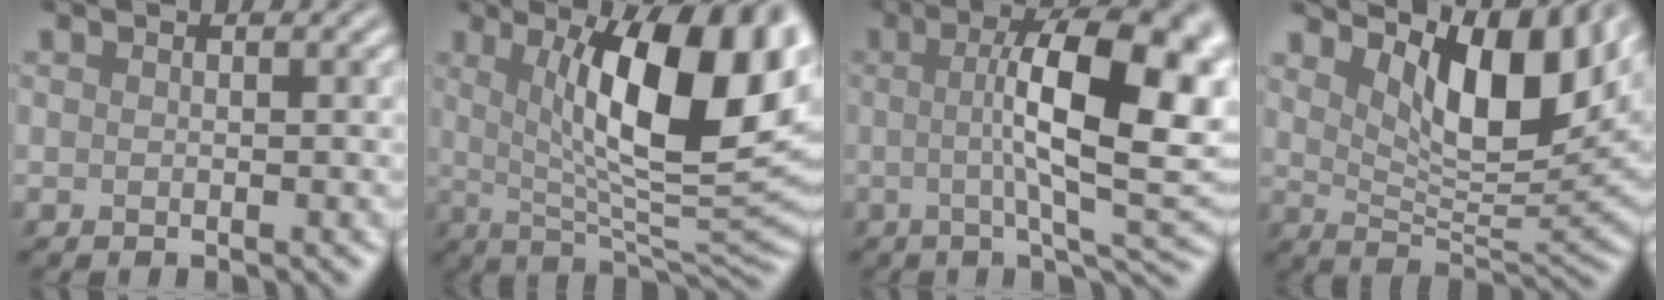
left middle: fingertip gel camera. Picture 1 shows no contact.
{"total": 13.5, "force": [3.3, 3.8, 12.5], "torque": [-0.172, 0.001, 0.049]}
{"total": 12.6, "force": [1.0, 3.2, 12.1], "torque": [-0.157, 0.016, 0.012]}
{"total": 9.4, "force": [4.6, 3.5, 7.4], "torque": [-0.117, -0.004, 0.078]}